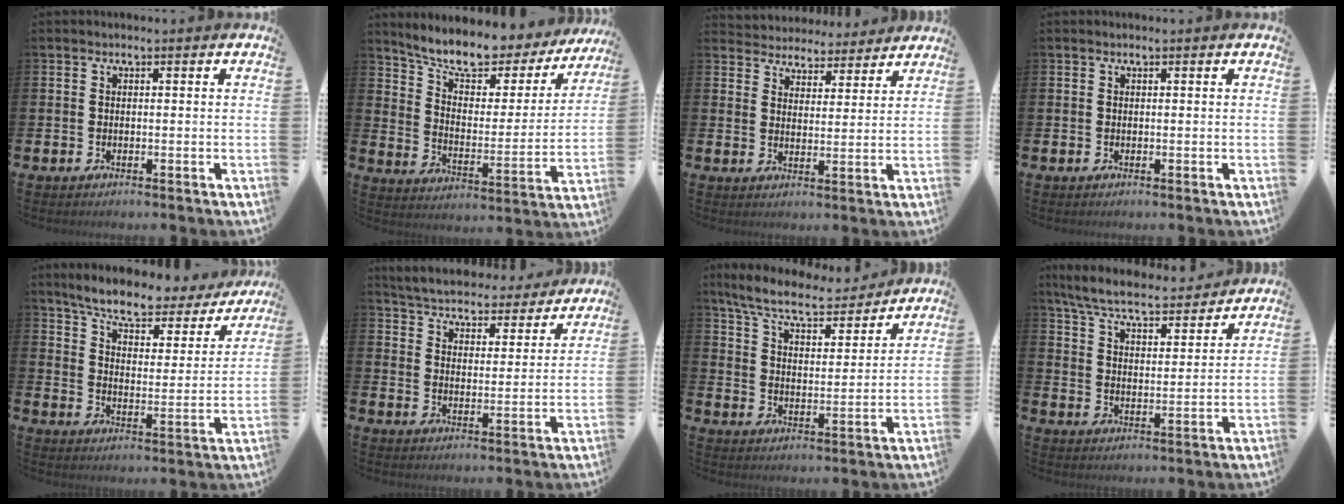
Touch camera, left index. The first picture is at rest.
{"total": 9.5, "force": [8.3, 2.7, 3.7], "torque": [-0.097, -0.059, 0.140]}
{"total": 4.4, "force": [4.1, 1.2, -0.6], "torque": [-0.009, -0.032, 0.072]}
{"total": 0.0}
{"total": 7.2, "force": [6.4, 1.6, 2.8], "torque": [-0.079, -0.045, 0.105]}
{"total": 5.4, "force": [5.3, 1.2, 0.4], "torque": [-0.033, -0.044, 0.089]}
{"total": 8.1, "force": [7.4, 1.3, 3.0], "torque": [-0.095, -0.043, 0.129]}
{"total": 7.3, "force": [6.9, 1.1, 2.3], "torque": [-0.080, -0.042, 0.120]}